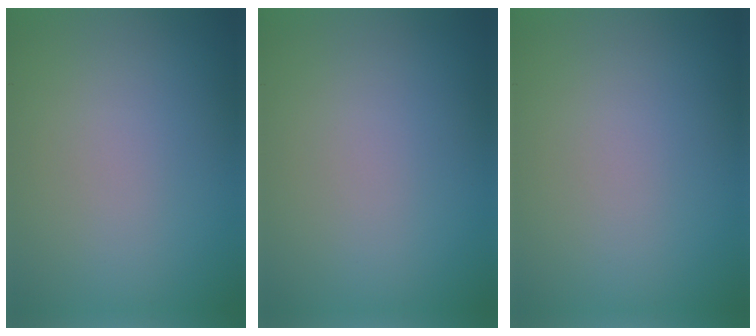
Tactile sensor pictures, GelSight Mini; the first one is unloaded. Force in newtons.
{"total": 0.0}
{"total": 0.0}